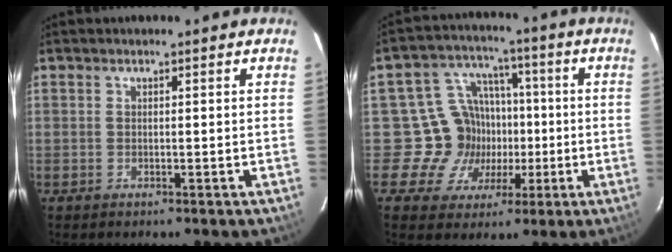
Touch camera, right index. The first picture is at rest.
{"total": 11.3, "force": [-2.1, 10.9, 2.0], "torque": [-0.051, 0.028, -0.030]}